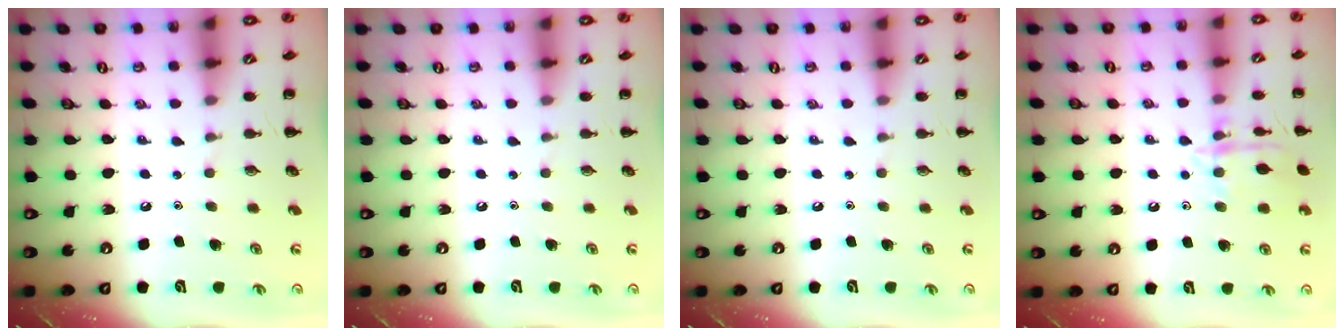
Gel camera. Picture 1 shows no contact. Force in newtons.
{"total": 0.0}
{"total": 0.0}
{"total": 11.2, "press": 11.2, "slide": 0.6}